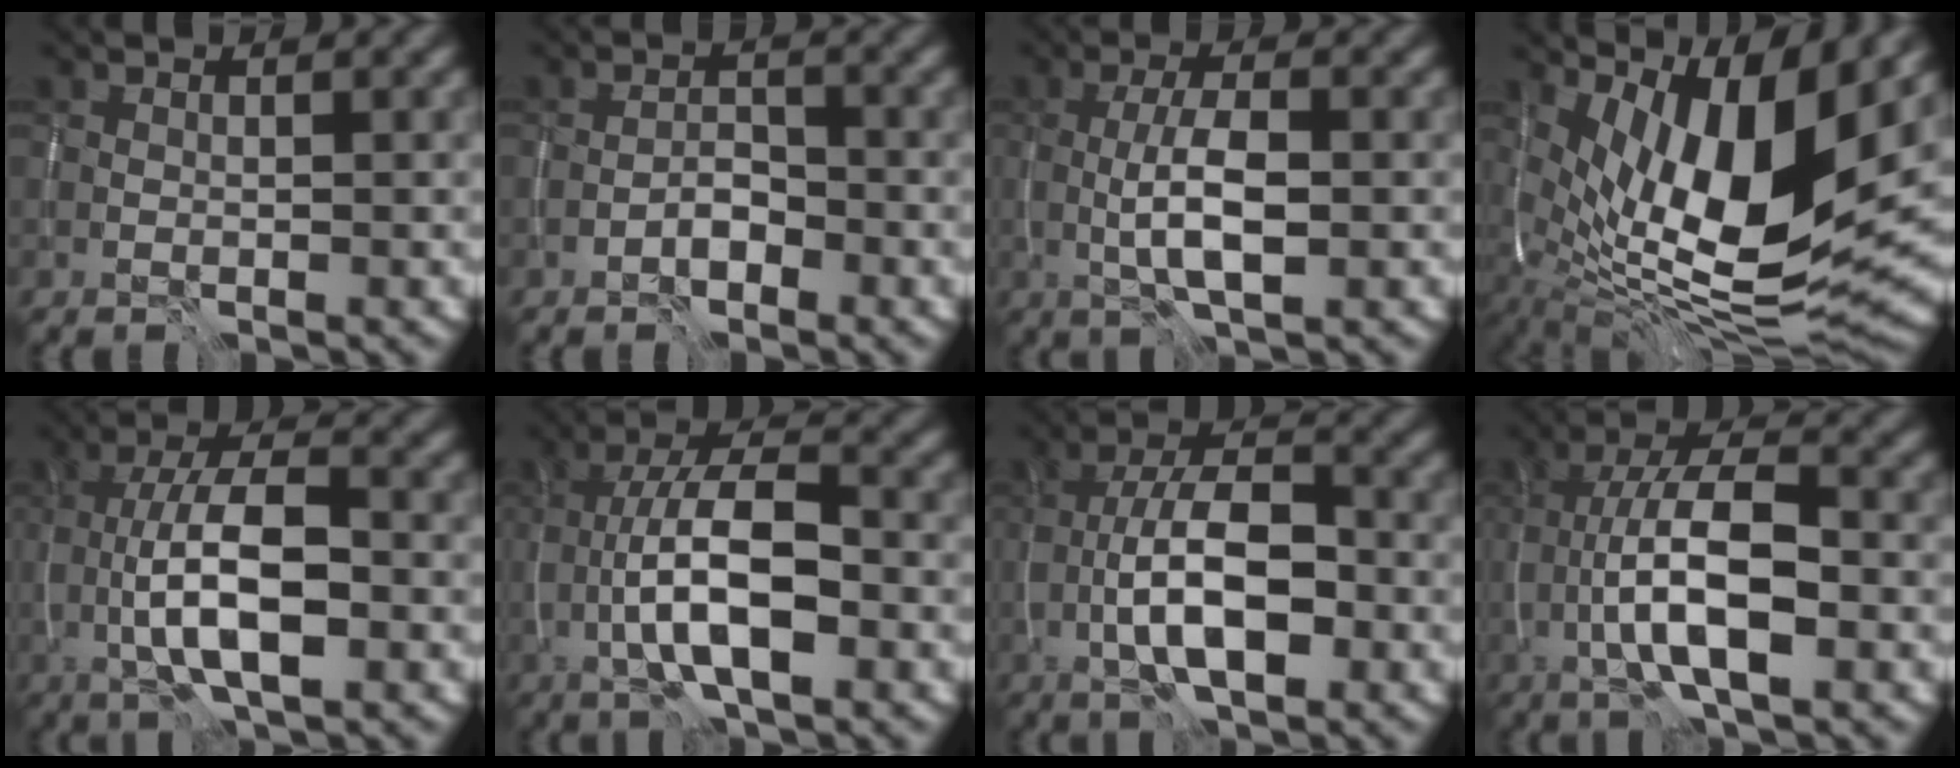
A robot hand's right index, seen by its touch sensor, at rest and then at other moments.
{"total": 1.9, "force": [-1.5, 0.7, 0.9], "torque": [-0.008, 0.007, -0.030]}
{"total": 4.4, "force": [-0.8, 1.3, 4.1], "torque": [-0.083, 0.001, -0.015]}
{"total": 12.7, "force": [3.9, 4.5, 11.2], "torque": [-0.195, -0.002, 0.070]}
{"total": 7.6, "force": [-1.5, 2.7, 6.9], "torque": [-0.127, 0.007, -0.029]}
{"total": 7.8, "force": [-2.2, 2.7, 7.0], "torque": [-0.122, 0.015, -0.044]}
{"total": 7.4, "force": [-2.5, 2.8, 6.3], "torque": [-0.106, 0.013, -0.050]}
{"total": 8.0, "force": [-2.1, 2.7, 7.3], "torque": [-0.129, 0.014, -0.041]}